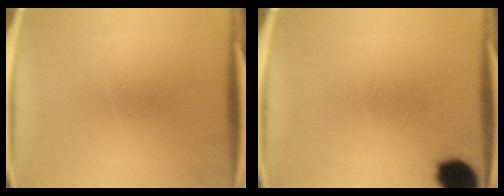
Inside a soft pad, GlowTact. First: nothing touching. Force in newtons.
{"total": 9.1}